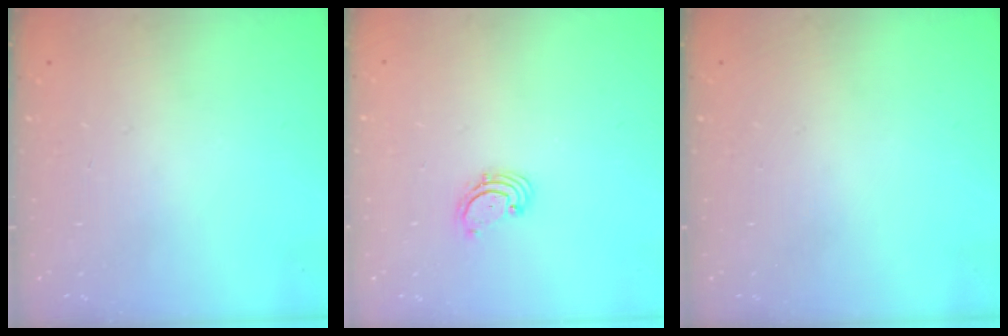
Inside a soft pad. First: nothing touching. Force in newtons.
{"total": 1.6, "press": 1.6, "slide": 0.2}
{"total": 0.0}